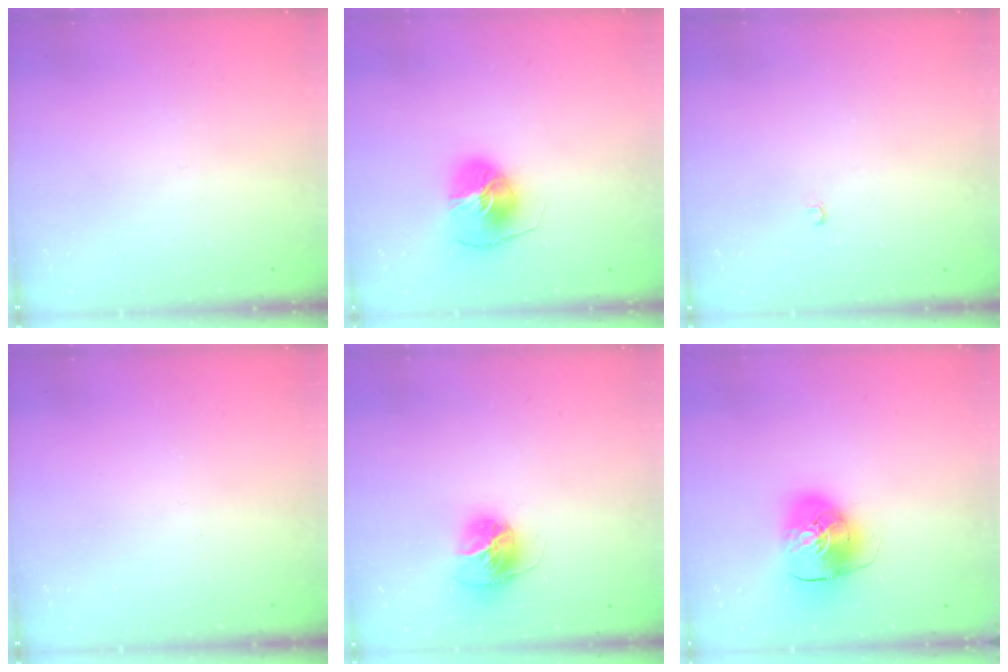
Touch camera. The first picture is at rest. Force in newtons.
{"total": 8.3, "press": 8.2, "slide": 0.9}
{"total": 2.0, "press": 2.0, "slide": 0.4}
{"total": 0.0}
{"total": 13.9, "press": 13.8, "slide": 1.4}
{"total": 11.2, "press": 11.0, "slide": 1.9}